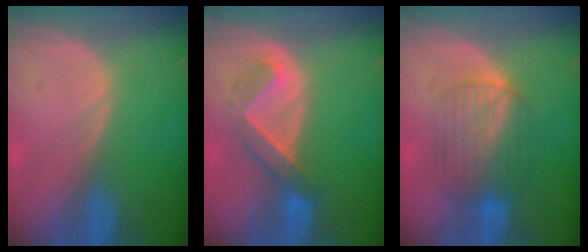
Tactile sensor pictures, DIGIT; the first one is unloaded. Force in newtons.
{"total": 5.1, "press": 4.7, "slide": 2.0}
{"total": 6.7, "press": 6.7, "slide": 0.3}